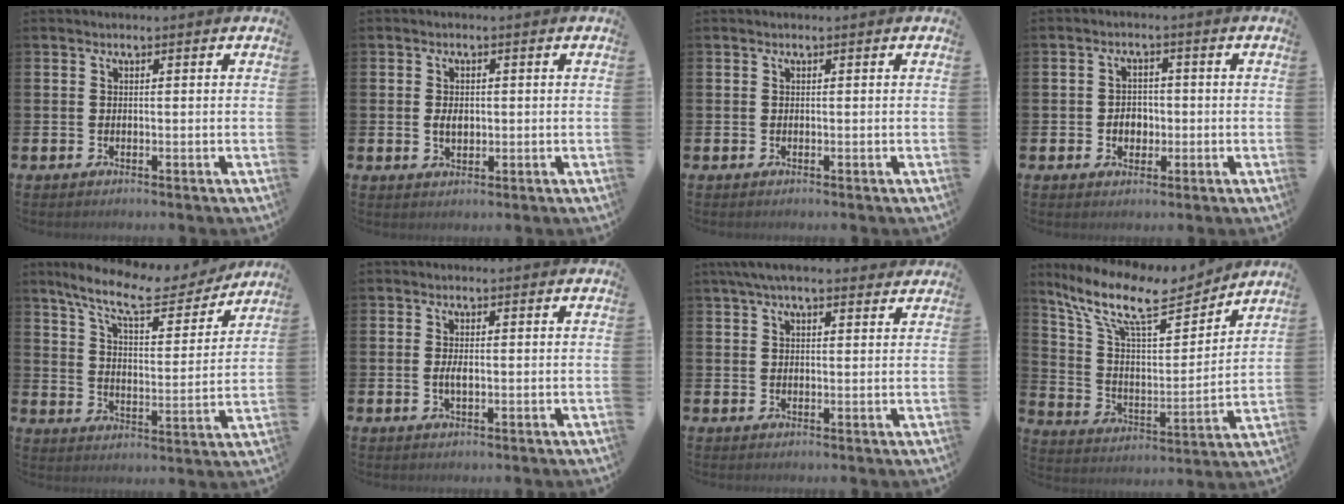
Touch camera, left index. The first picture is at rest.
{"total": 2.4, "force": [0.0, 1.6, 1.7], "torque": [-0.015, -0.002, -0.005]}
{"total": 0.0}
{"total": 3.0, "force": [-0.6, 2.6, 1.5], "torque": [-0.015, -0.001, -0.020]}
{"total": 10.9, "force": [9.6, 2.2, 4.8], "torque": [-0.117, -0.052, 0.164]}
{"total": 1.8, "force": [-0.1, 0.8, 1.7], "torque": [-0.028, 0.000, -0.004]}
{"total": 4.6, "force": [3.9, 1.2, 2.2], "torque": [-0.048, -0.005, 0.070]}
{"total": 12.7, "force": [10.2, 3.9, 6.5], "torque": [-0.162, -0.056, 0.177]}